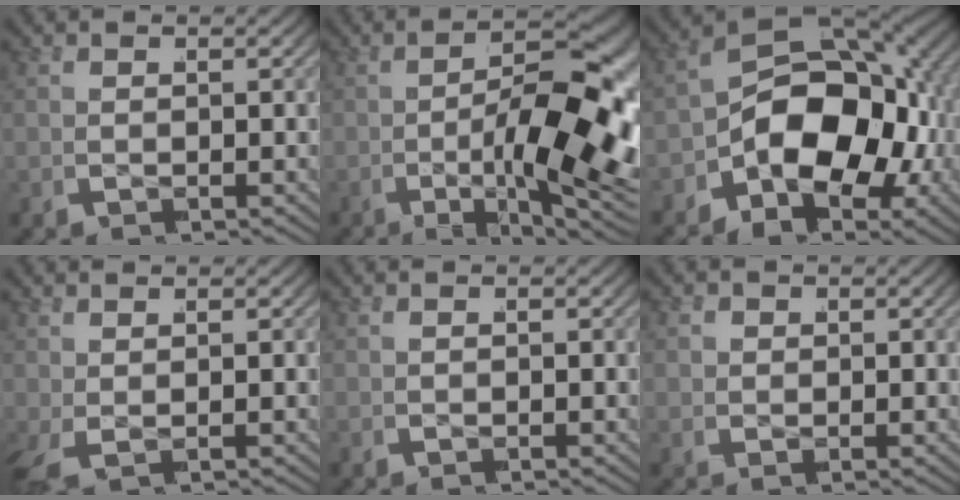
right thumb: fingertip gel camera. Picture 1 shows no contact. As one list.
[{"total": 14.6, "force": [-2.7, 5.8, 13.2], "torque": [-0.213, -0.025, -0.029]}, {"total": 14.3, "force": [-1.7, 9.1, 11.0], "torque": [-0.204, -0.024, -0.023]}, {"total": 1.0, "force": [-0.1, 0.6, 0.8], "torque": [-0.020, -0.006, 0.002]}, {"total": 0.0}, {"total": 1.3, "force": [0.3, 1.2, 0.5], "torque": [-0.011, -0.008, 0.008]}]